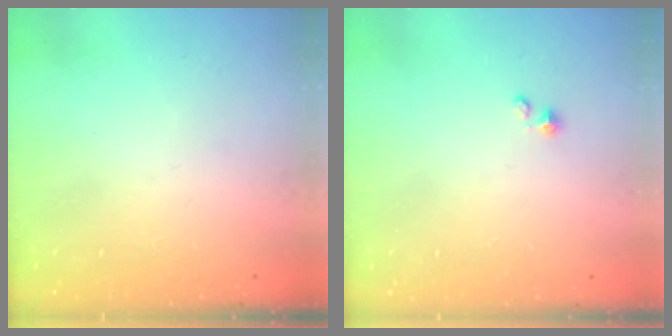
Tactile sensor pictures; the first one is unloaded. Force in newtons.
{"total": 1.5, "press": 1.5, "slide": 0.0}